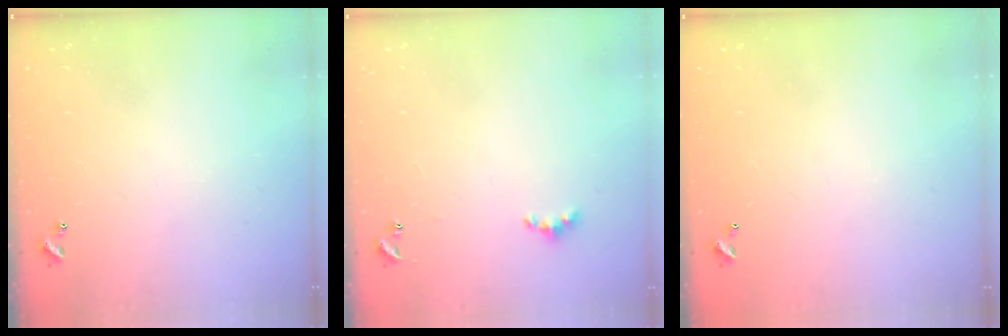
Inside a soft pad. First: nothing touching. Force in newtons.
{"total": 3.5, "press": 3.5, "slide": 0.5}
{"total": 2.8, "press": 2.8, "slide": 0.1}